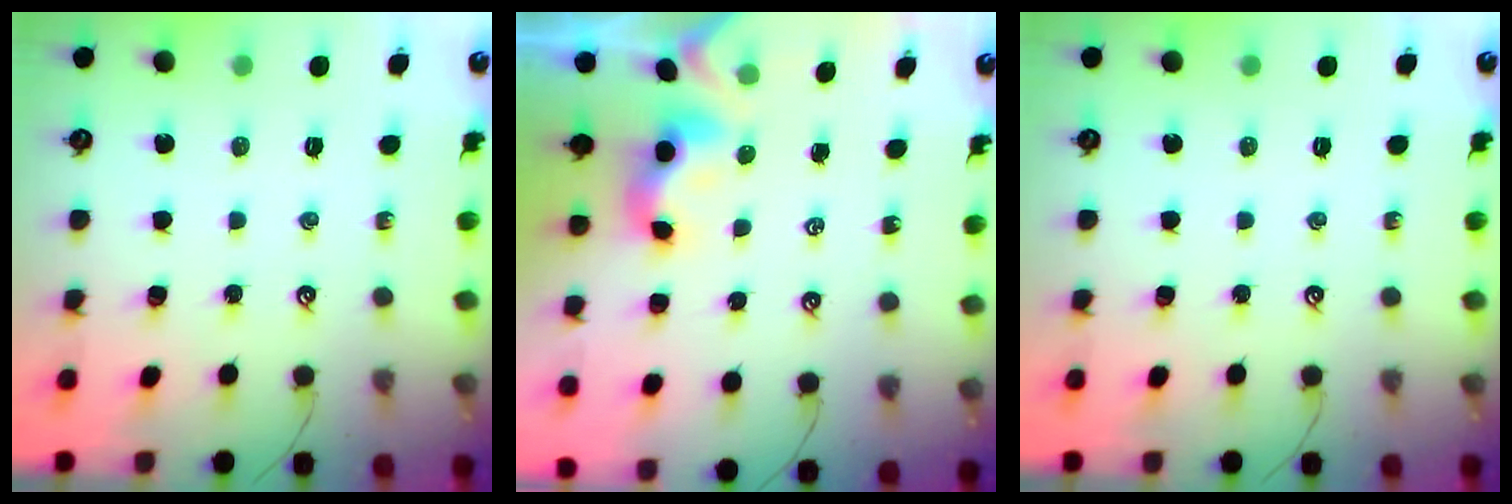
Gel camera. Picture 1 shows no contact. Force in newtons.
{"total": 3.5, "press": 3.5, "slide": 0.2}
{"total": 0.0}